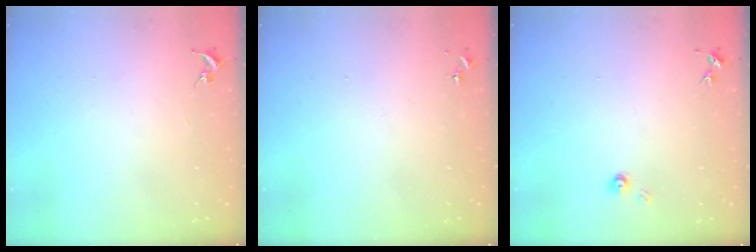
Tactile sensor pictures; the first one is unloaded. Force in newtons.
{"total": 0.0}
{"total": 3.9, "press": 3.9, "slide": 0.5}